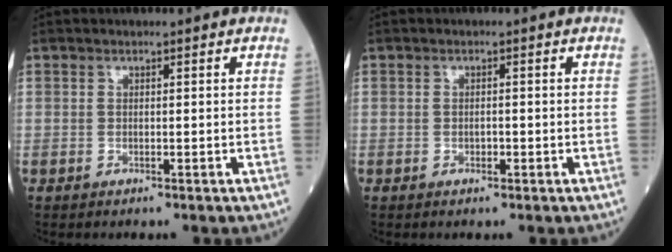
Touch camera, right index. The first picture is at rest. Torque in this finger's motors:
{"motor_torque": [-0.02, -0.02, -0.03, -0.01]}